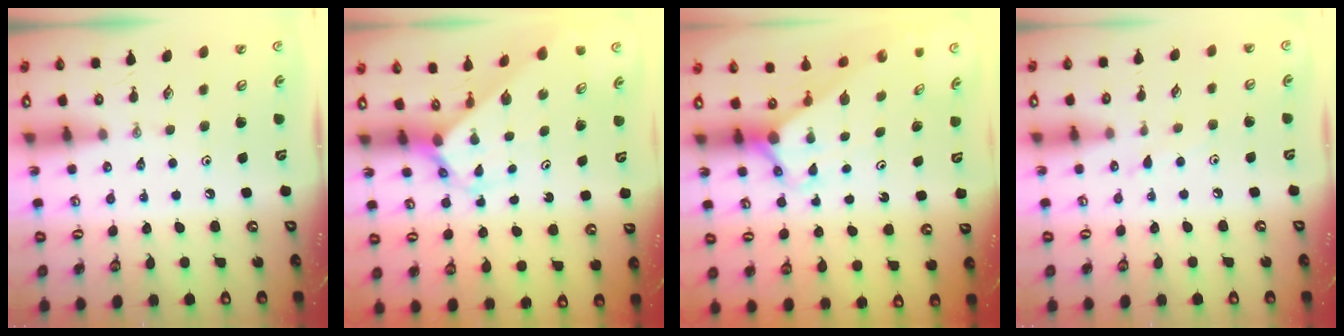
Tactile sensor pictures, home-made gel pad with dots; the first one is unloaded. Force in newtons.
{"total": 2.6, "press": 2.6, "slide": 0.2}
{"total": 2.7, "press": 2.7, "slide": 0.1}
{"total": 5.3, "press": 5.3, "slide": 0.6}